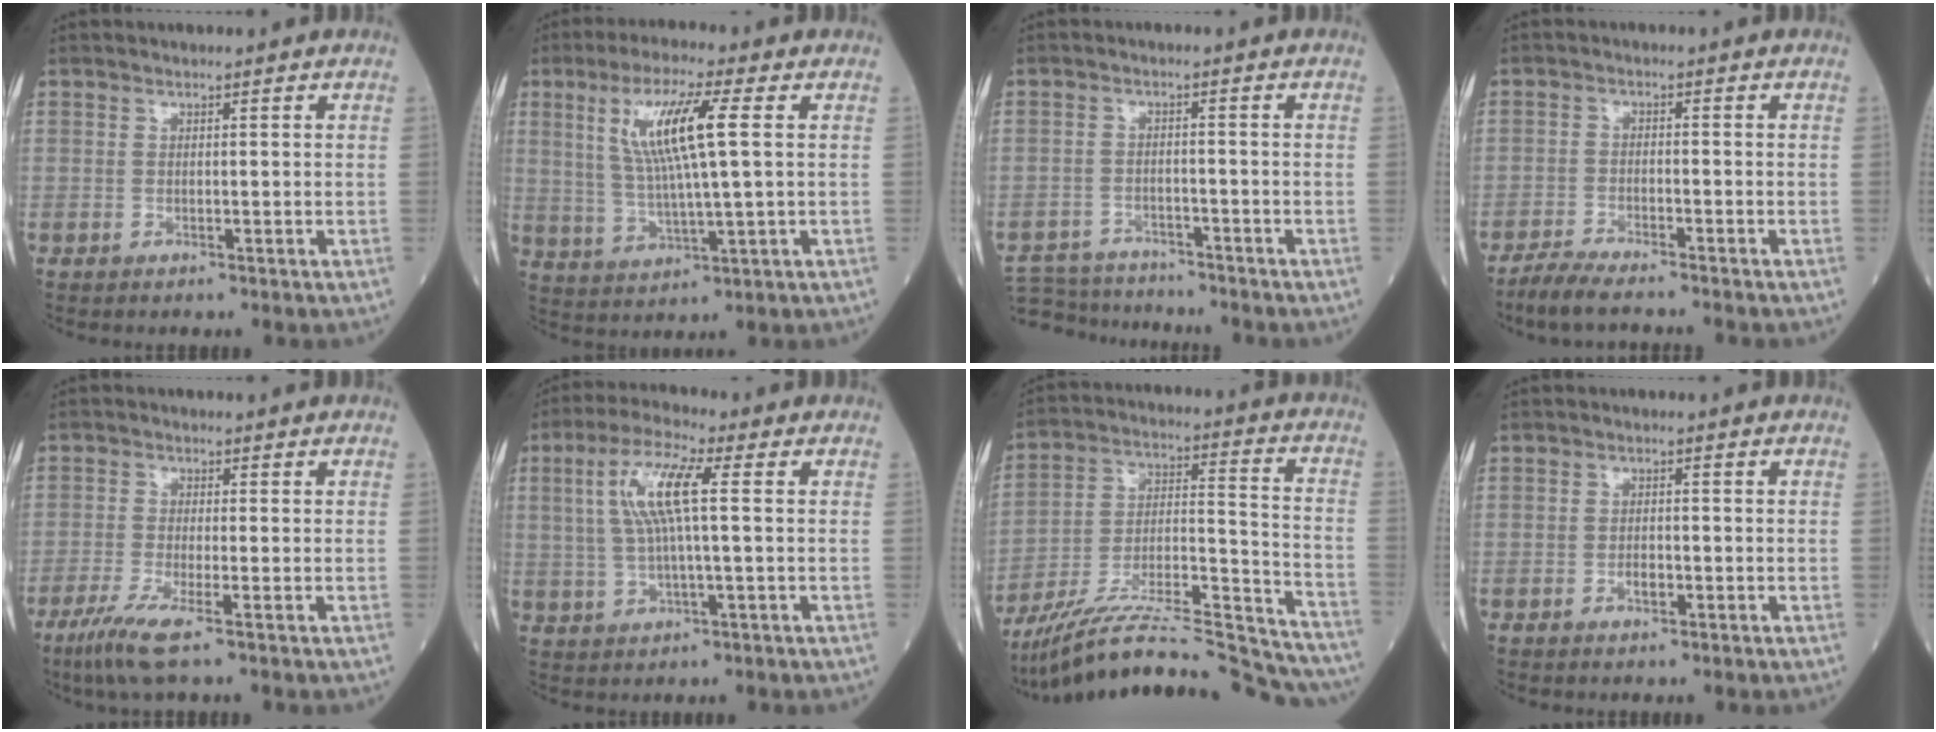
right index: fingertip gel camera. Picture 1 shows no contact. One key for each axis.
{"total": 10.9, "fx": 2.8, "fy": 0.5, "fz": 10.5, "tx": -0.210, "ty": 0.004, "tz": 0.055}
{"total": 8.8, "fx": -8.6, "fy": 1.5, "fz": 1.3, "tx": -0.024, "ty": 0.001, "tz": -0.138}
{"total": 6.9, "fx": -6.1, "fy": 0.4, "fz": 3.3, "tx": -0.056, "ty": -0.019, "tz": -0.104}
{"total": 5.8, "fx": -3.5, "fy": 0.3, "fz": 4.7, "tx": -0.097, "ty": -0.019, "tz": -0.067}
{"total": 8.9, "fx": 1.7, "fy": 0.9, "fz": 8.6, "tx": -0.181, "ty": 0.013, "tz": 0.033}
{"total": 28.6, "fx": -26.8, "fy": 1.3, "fz": 10.0, "tx": -0.127, "ty": -0.002, "tz": -0.404}
{"total": 1.9, "fx": -0.8, "fy": 0.7, "fz": 1.5, "tx": -0.025, "ty": 0.002, "tz": -0.013}